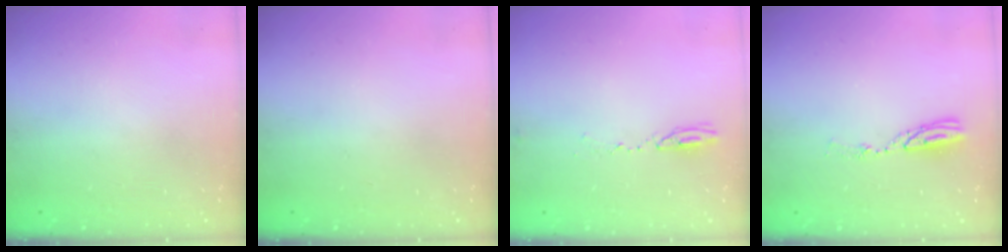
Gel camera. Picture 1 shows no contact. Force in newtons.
{"total": 0.0}
{"total": 3.9, "press": 3.8, "slide": 1.2}
{"total": 5.2, "press": 5.2, "slide": 0.3}